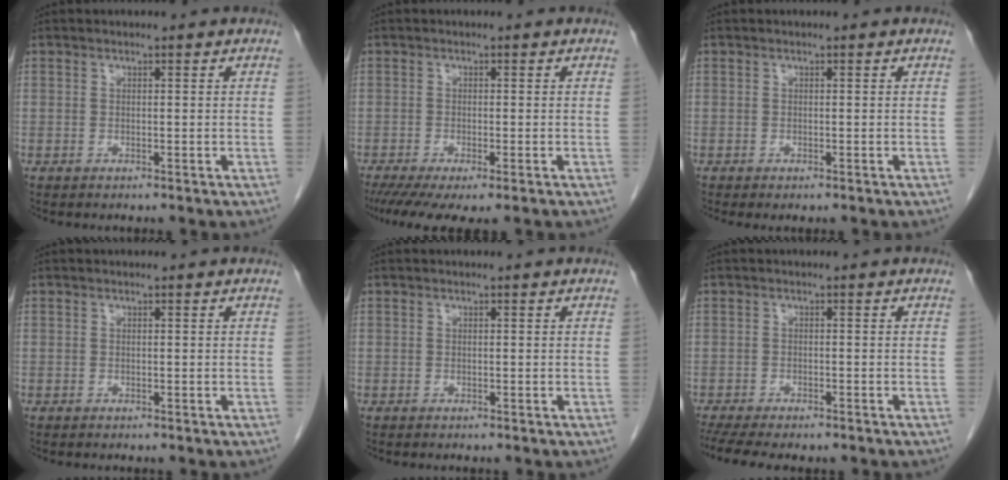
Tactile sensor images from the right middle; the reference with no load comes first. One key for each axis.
{"total": 7.6, "fx": -5.5, "fy": 1.3, "fz": 5.1, "tx": -0.080, "ty": -0.021, "tz": -0.090}
{"total": 0.7, "fx": -0.6, "fy": 0.1, "fz": 0.4, "tx": -0.008, "ty": -0.004, "tz": -0.009}
{"total": 0.0}
{"total": 0.0}
{"total": 10.4, "fx": -8.4, "fy": 2.9, "fz": 5.3, "tx": -0.087, "ty": -0.002, "tz": -0.120}